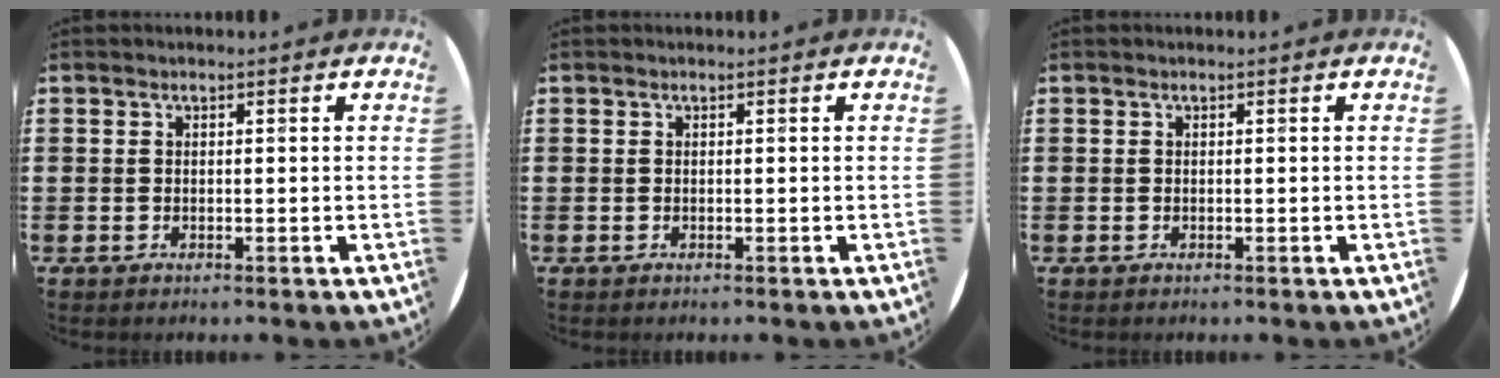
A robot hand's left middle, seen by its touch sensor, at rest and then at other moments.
{"total": 0.0}
{"total": 0.0}